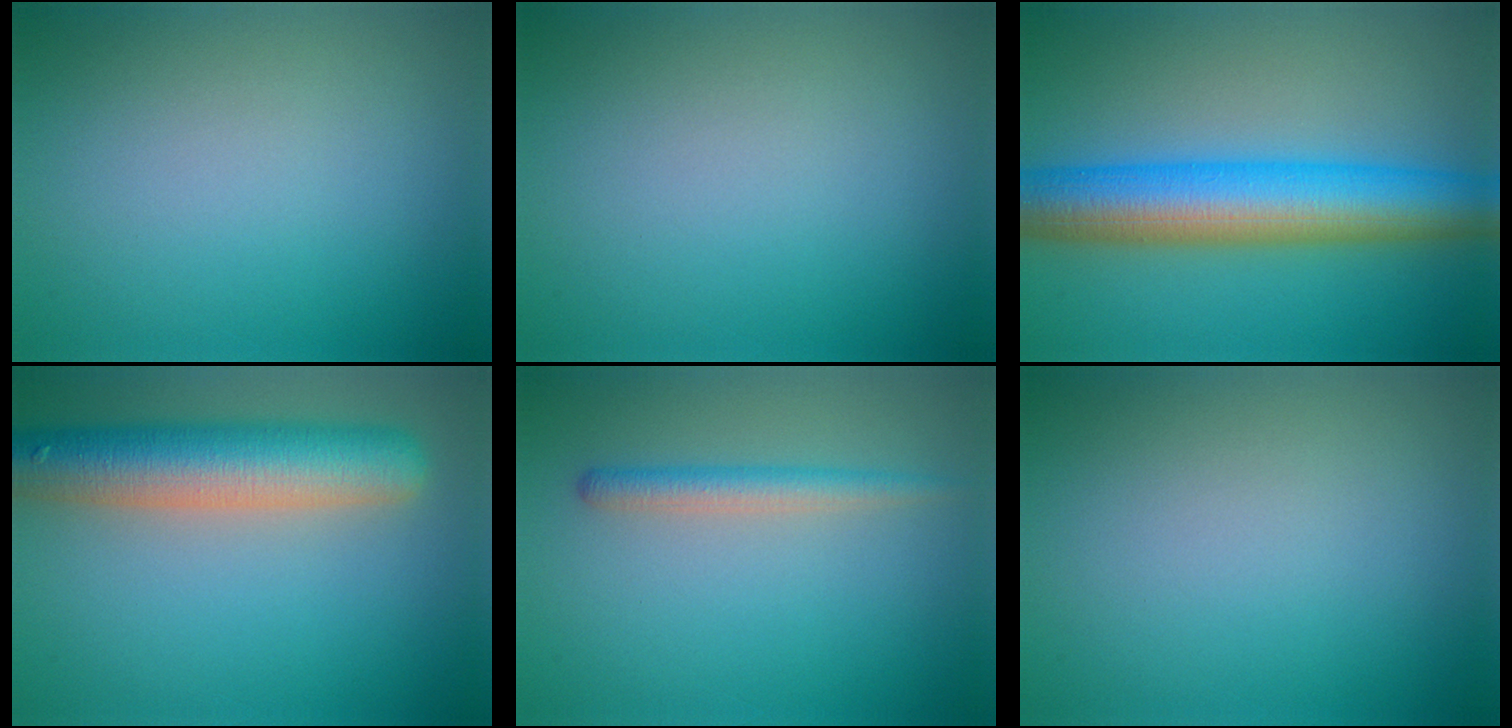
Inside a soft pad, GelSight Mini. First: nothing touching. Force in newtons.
{"total": 0.0}
{"total": 9.7, "press": 9.7, "slide": 0.2}
{"total": 8.7, "press": 8.7, "slide": 0.6}
{"total": 2.2, "press": 2.2, "slide": 0.0}
{"total": 0.0}